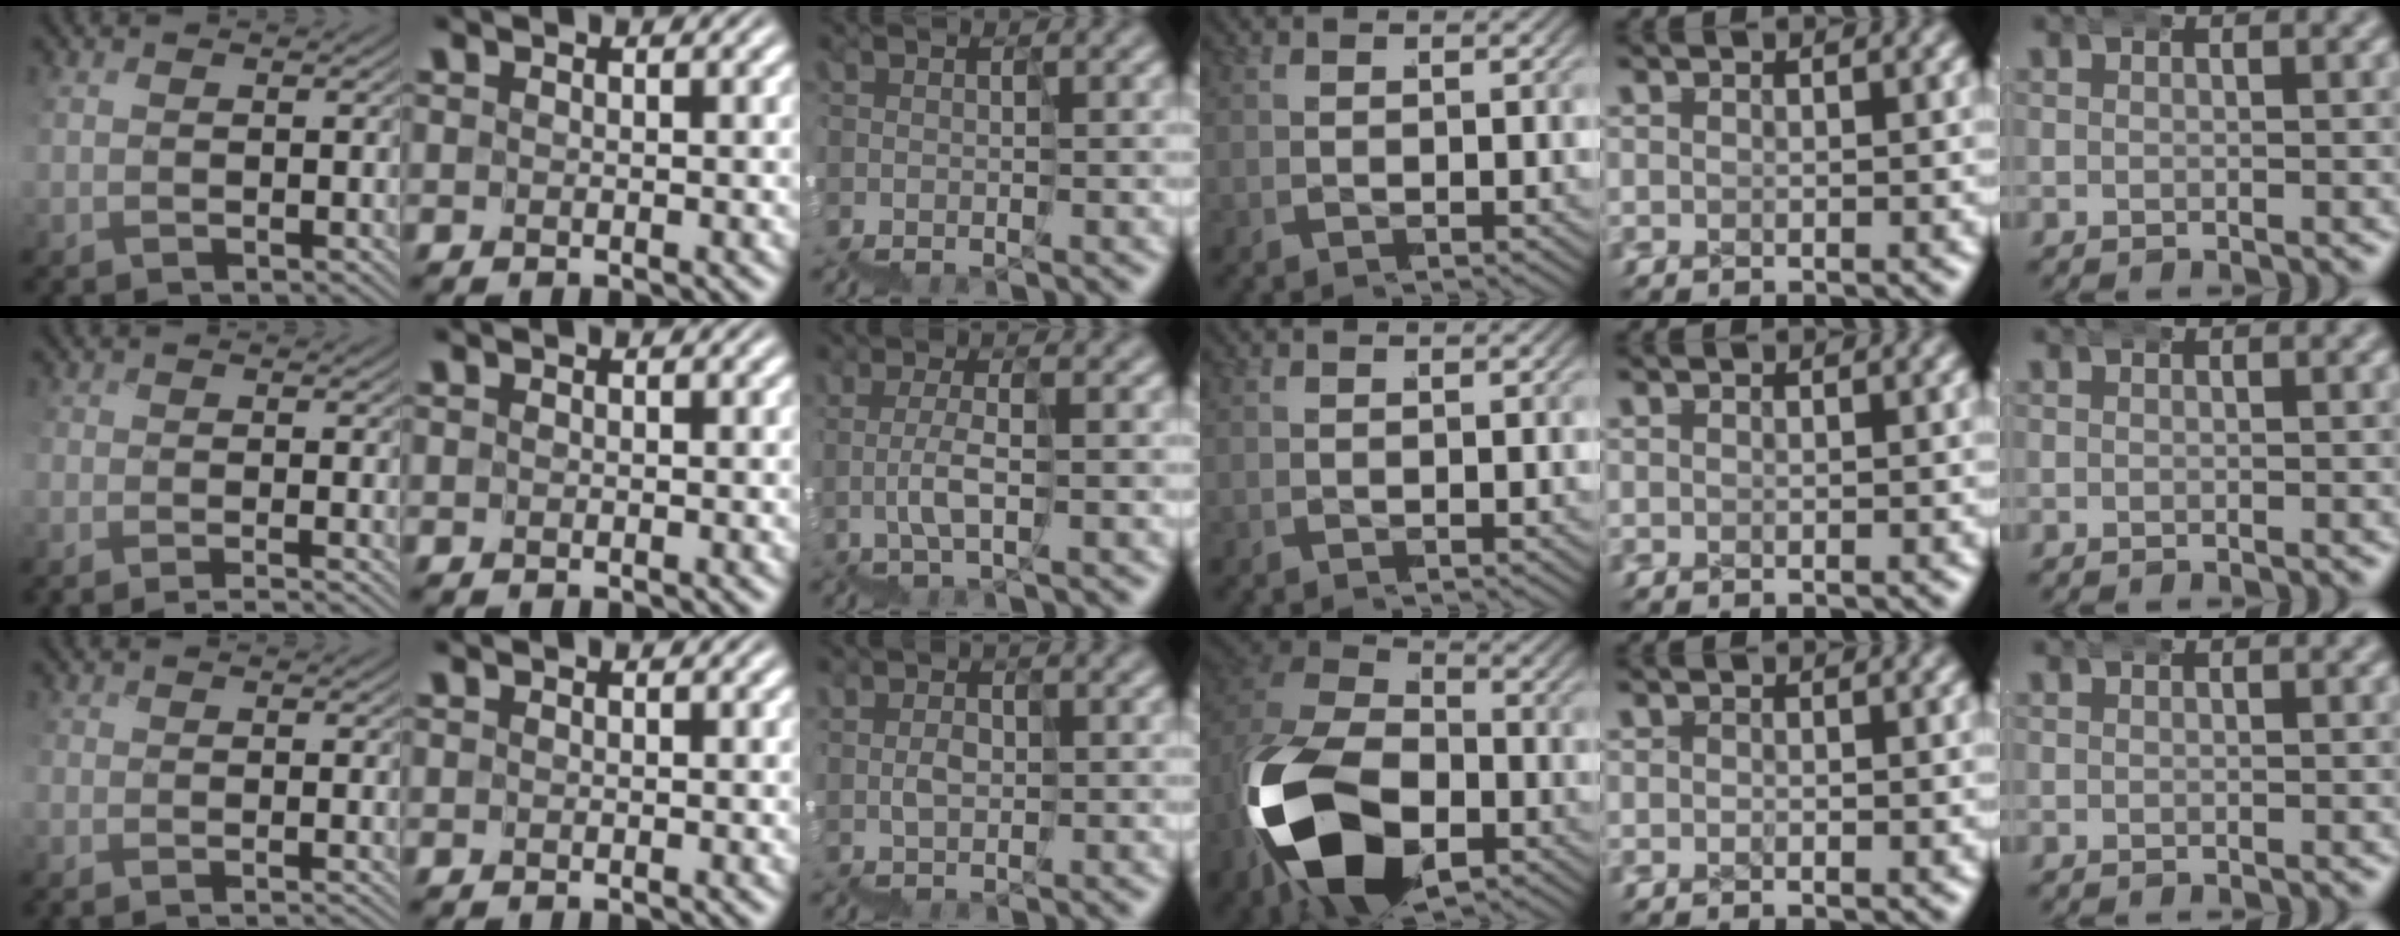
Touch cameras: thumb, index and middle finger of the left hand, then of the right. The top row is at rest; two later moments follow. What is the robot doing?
{"motion": "wrap", "object": "ethernet cable"}